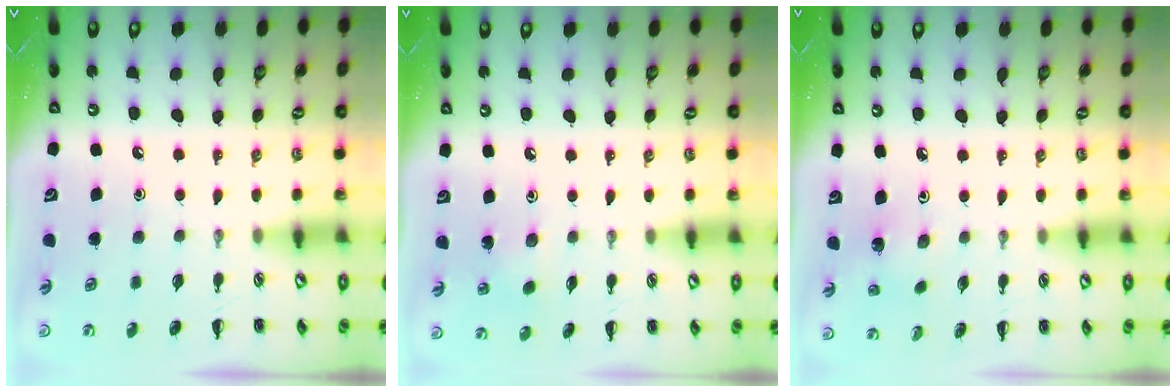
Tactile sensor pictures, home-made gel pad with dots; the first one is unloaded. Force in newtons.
{"total": 2.5, "press": 2.4, "slide": 0.8}
{"total": 2.7, "press": 2.5, "slide": 0.9}